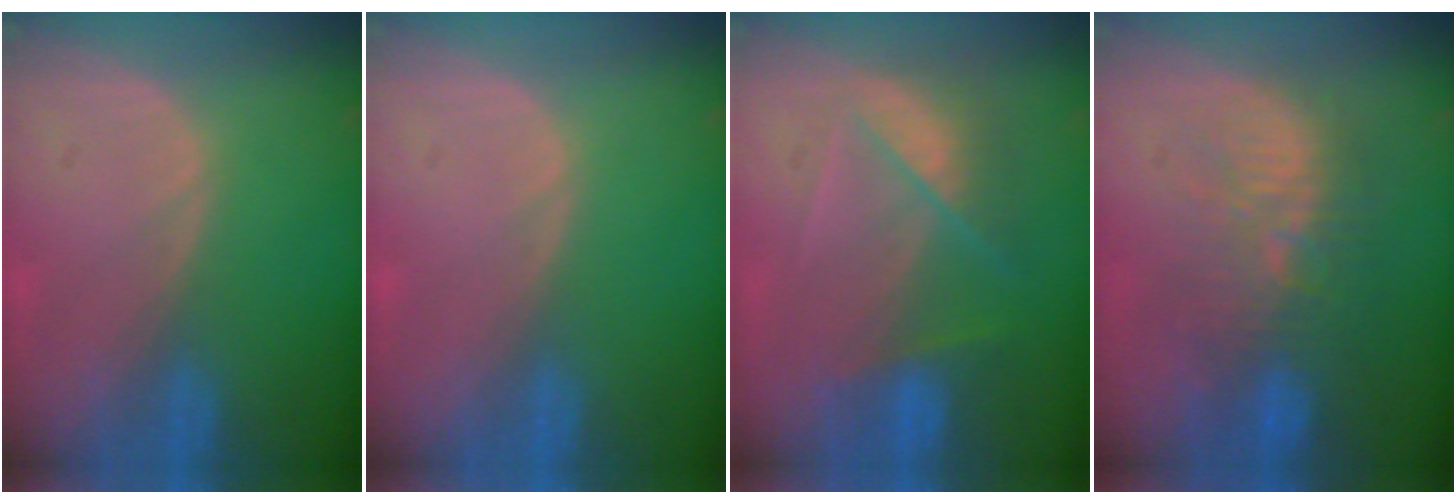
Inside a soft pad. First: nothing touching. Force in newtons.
{"total": 0.0}
{"total": 7.4, "press": 6.5, "slide": 3.4}
{"total": 10.1, "press": 9.3, "slide": 4.0}